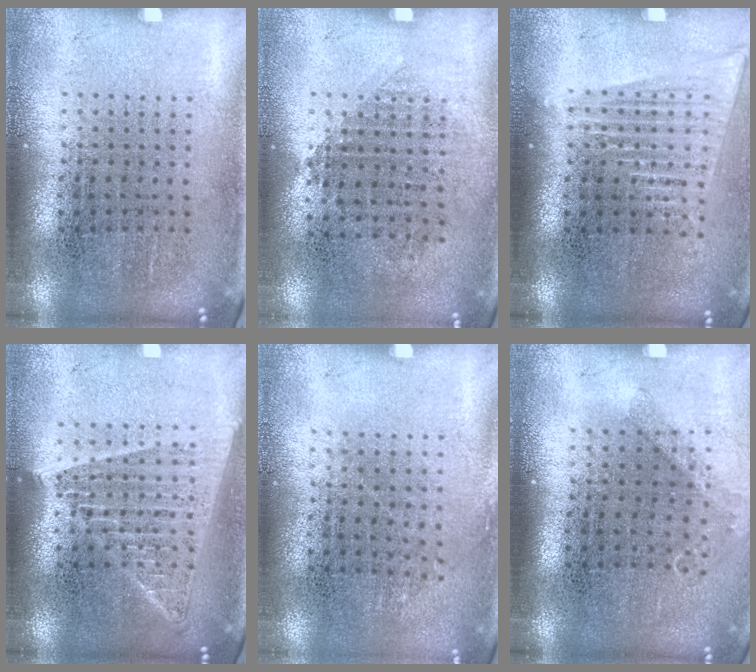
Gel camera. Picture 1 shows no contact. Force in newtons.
{"total": 0.9, "press": 0.8, "slide": 0.4}
{"total": 1.5, "press": 1.3, "slide": 0.8}
{"total": 1.5, "press": 1.4, "slide": 0.6}
{"total": 0.8, "press": 0.6, "slide": 0.5}
{"total": 0.9, "press": 0.8, "slide": 0.3}